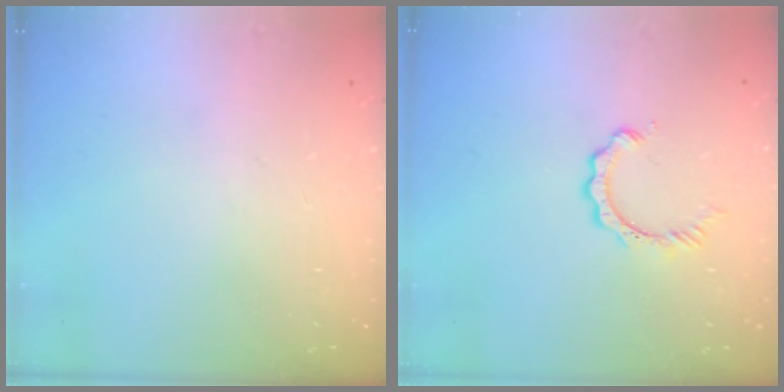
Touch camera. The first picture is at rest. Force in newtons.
{"total": 2.9, "press": 2.9, "slide": 0.5}